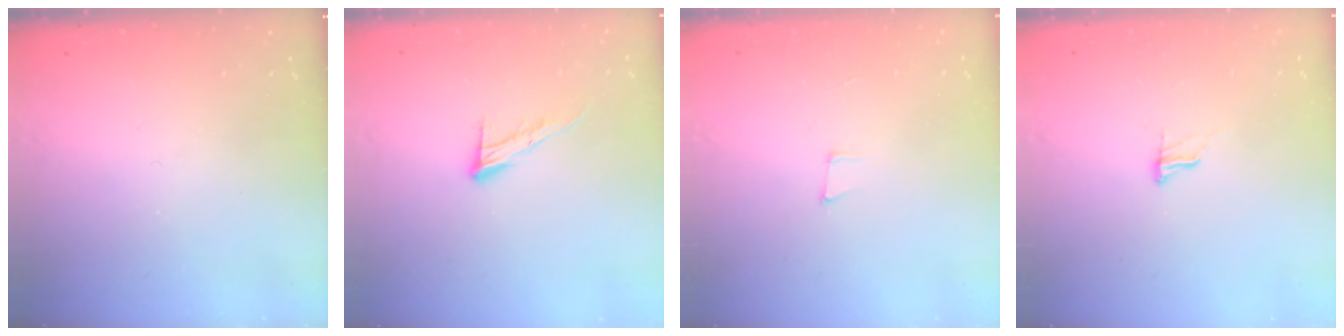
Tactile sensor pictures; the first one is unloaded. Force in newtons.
{"total": 9.1, "press": 9.1, "slide": 0.6}
{"total": 4.1, "press": 3.2, "slide": 2.7}
{"total": 7.4, "press": 7.4, "slide": 0.8}